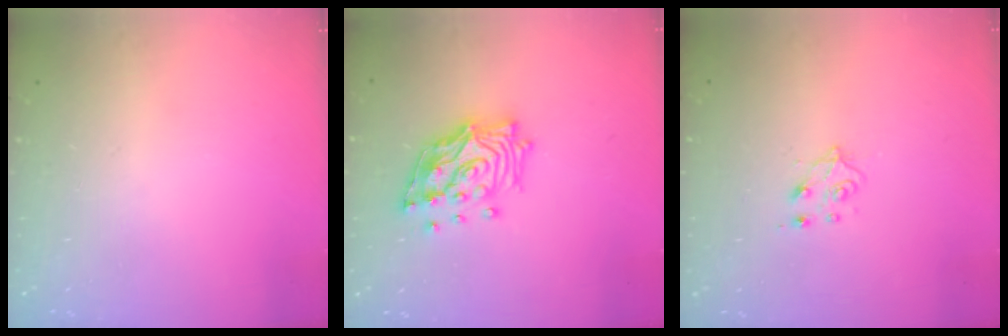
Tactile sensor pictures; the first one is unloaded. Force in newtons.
{"total": 17.0, "press": 16.8, "slide": 2.2}
{"total": 5.5, "press": 5.4, "slide": 0.6}